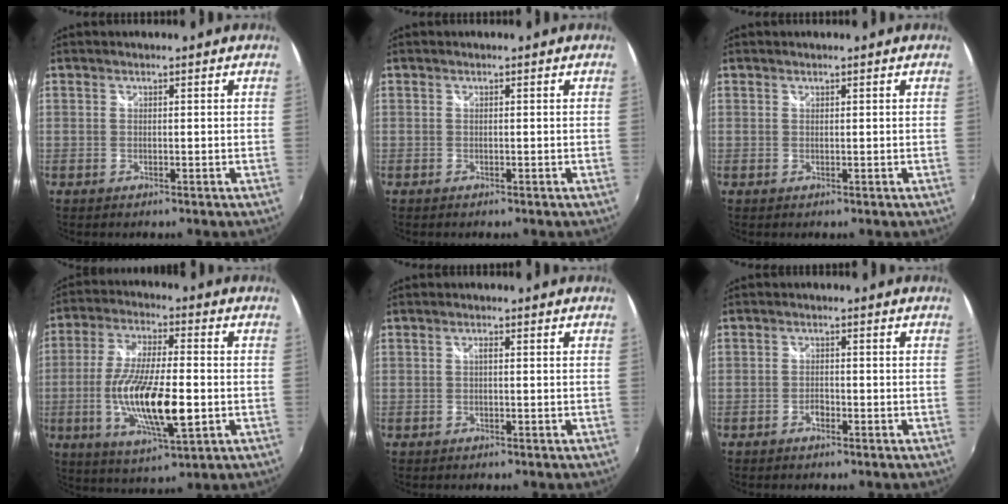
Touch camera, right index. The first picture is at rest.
{"total": 0.0}
{"total": 0.0}
{"total": 16.0, "force": [-3.3, 4.2, 15.1], "torque": [-0.295, -0.019, -0.059]}
{"total": 0.8, "force": [0.0, 0.2, 0.8], "torque": [-0.014, 0.004, -0.003]}
{"total": 1.4, "force": [-1.0, 0.8, 0.6], "torque": [-0.012, 0.002, -0.018]}